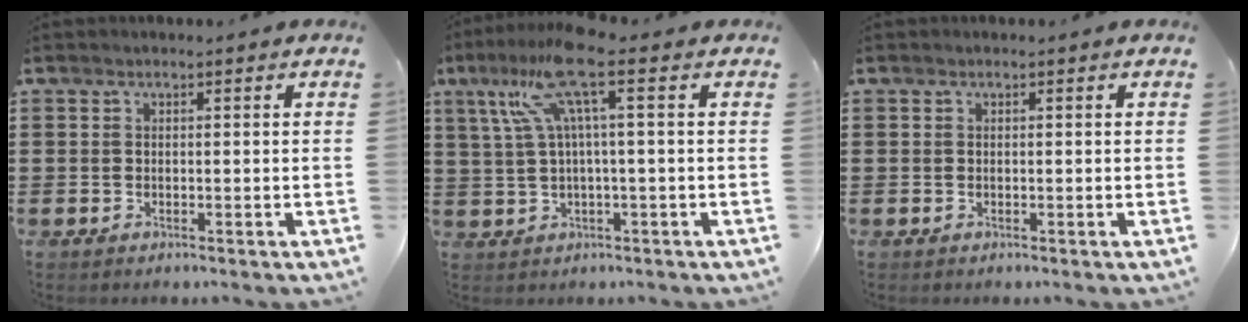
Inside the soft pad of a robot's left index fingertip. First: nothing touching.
{"total": 10.0, "force": [3.5, 0.8, 9.3], "torque": [-0.204, -0.009, 0.055]}
{"total": 0.0}